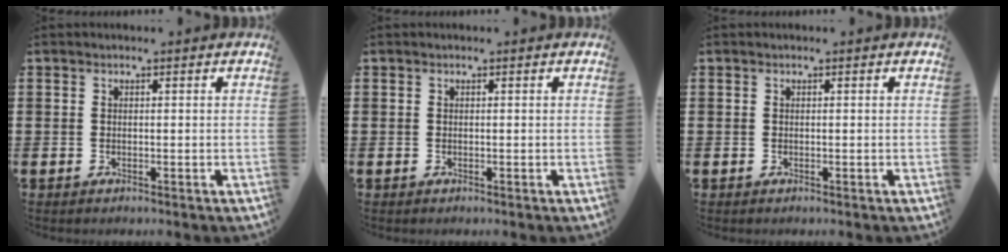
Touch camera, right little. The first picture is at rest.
{"total": 0.0}
{"total": 0.0}